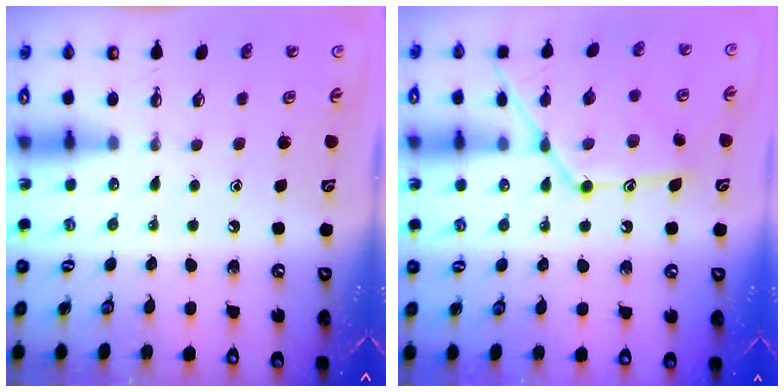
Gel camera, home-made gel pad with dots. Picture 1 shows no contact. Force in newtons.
{"total": 15.0, "press": 15.0, "slide": 0.9}